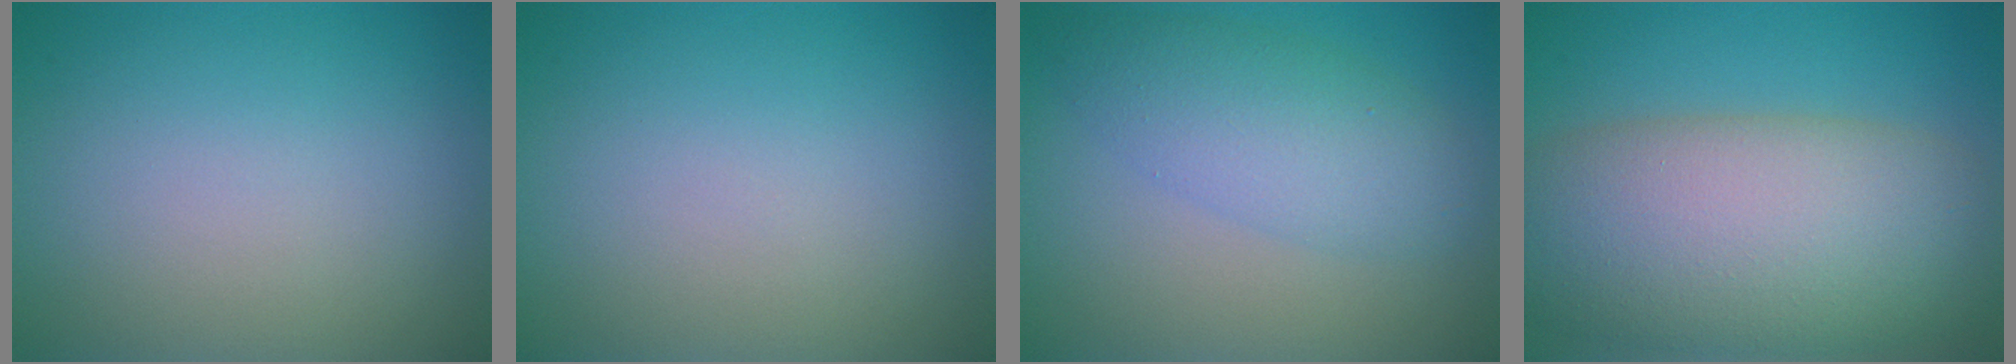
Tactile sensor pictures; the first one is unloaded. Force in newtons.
{"total": 0.0}
{"total": 4.7, "press": 4.7, "slide": 0.0}
{"total": 11.9, "press": 11.9, "slide": 0.8}